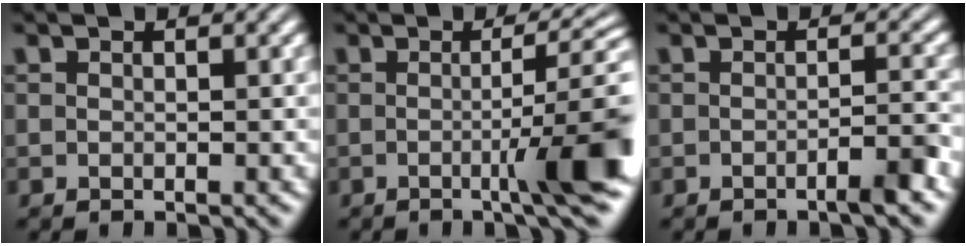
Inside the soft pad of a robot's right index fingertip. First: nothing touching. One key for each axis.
{"total": 6.7, "fx": -1.3, "fy": 0.6, "fz": 6.5, "tx": -0.084, "ty": 0.002, "tz": -0.023}
{"total": 2.1, "fx": -1.4, "fy": 0.0, "fz": 1.6, "tx": -0.022, "ty": 0.002, "tz": -0.025}